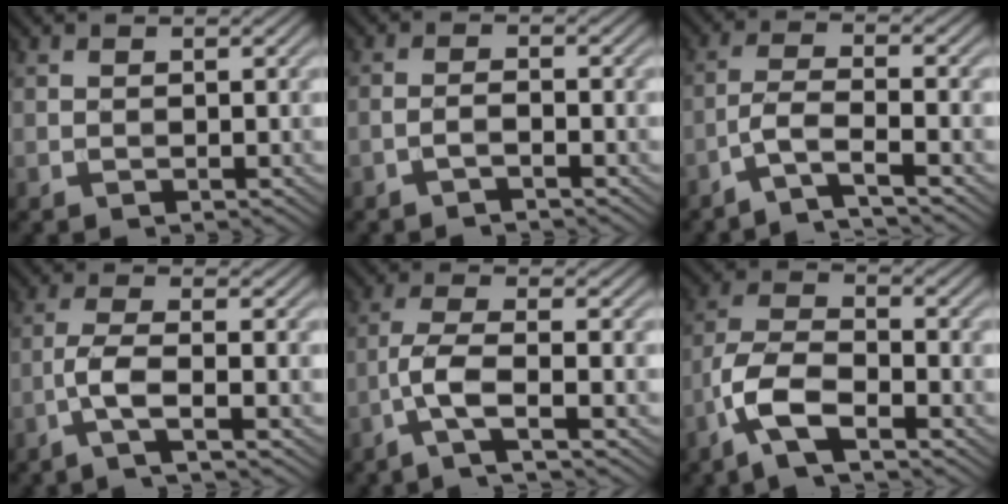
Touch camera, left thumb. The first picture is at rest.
{"total": 1.5, "force": [-1.2, 0.2, 1.0], "torque": [-0.019, 0.007, -0.028]}
{"total": 4.2, "force": [-2.7, 0.6, 3.1], "torque": [-0.058, 0.010, -0.075]}
{"total": 3.7, "force": [-1.7, 0.4, 3.3], "torque": [-0.071, 0.010, -0.050]}
{"total": 4.5, "force": [-2.1, 0.6, 3.9], "torque": [-0.083, 0.008, -0.059]}
{"total": 7.3, "force": [-4.2, 2.6, 5.3], "torque": [-0.114, 0.004, -0.099]}